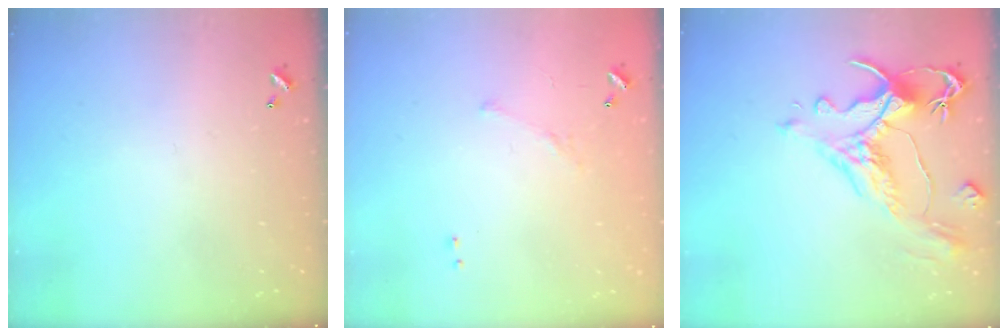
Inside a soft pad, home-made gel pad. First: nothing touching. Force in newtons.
{"total": 5.0, "press": 4.9, "slide": 0.9}
{"total": 1.2, "press": 0.2, "slide": 1.2}